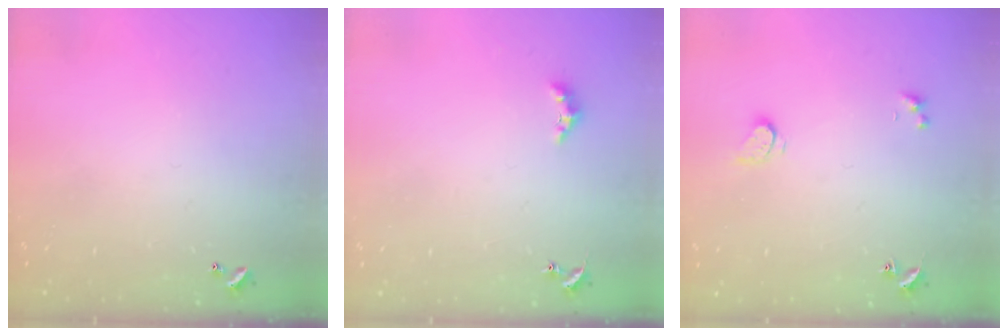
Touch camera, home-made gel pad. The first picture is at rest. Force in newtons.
{"total": 2.8, "press": 2.7, "slide": 0.6}
{"total": 1.5, "press": 1.4, "slide": 0.4}